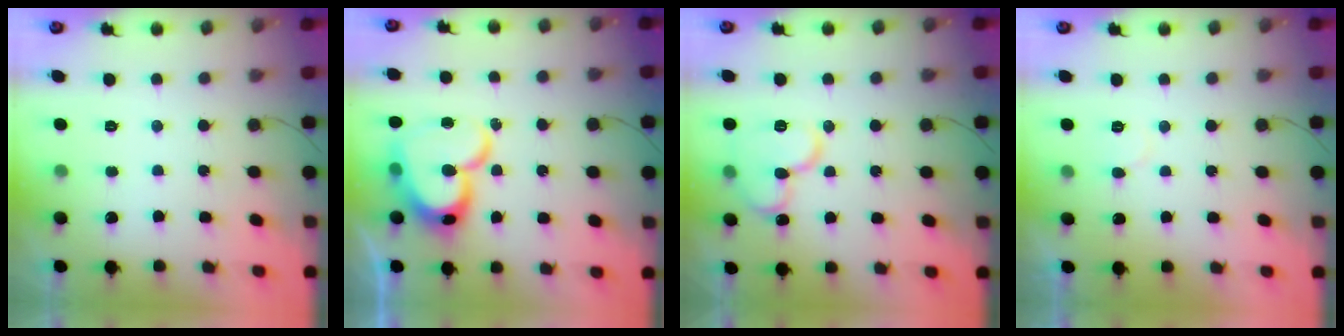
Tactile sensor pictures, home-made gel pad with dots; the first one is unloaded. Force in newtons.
{"total": 18.6, "press": 18.6, "slide": 1.4}
{"total": 12.2, "press": 12.1, "slide": 1.7}
{"total": 4.6, "press": 4.6, "slide": 0.5}